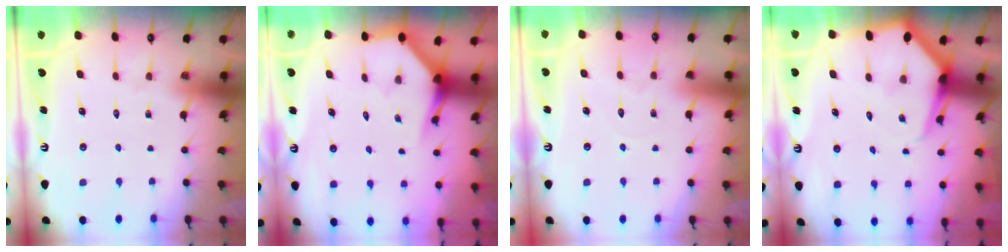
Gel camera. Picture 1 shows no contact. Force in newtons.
{"total": 4.0, "press": 4.0, "slide": 0.2}
{"total": 2.9, "press": 2.9, "slide": 0.2}
{"total": 6.1, "press": 6.0, "slide": 0.5}